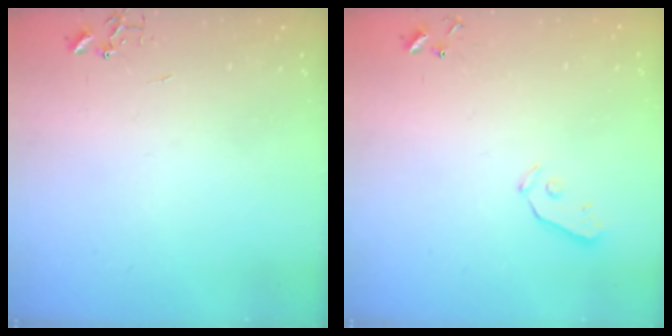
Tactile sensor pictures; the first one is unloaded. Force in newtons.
{"total": 3.3, "press": 3.2, "slide": 0.5}